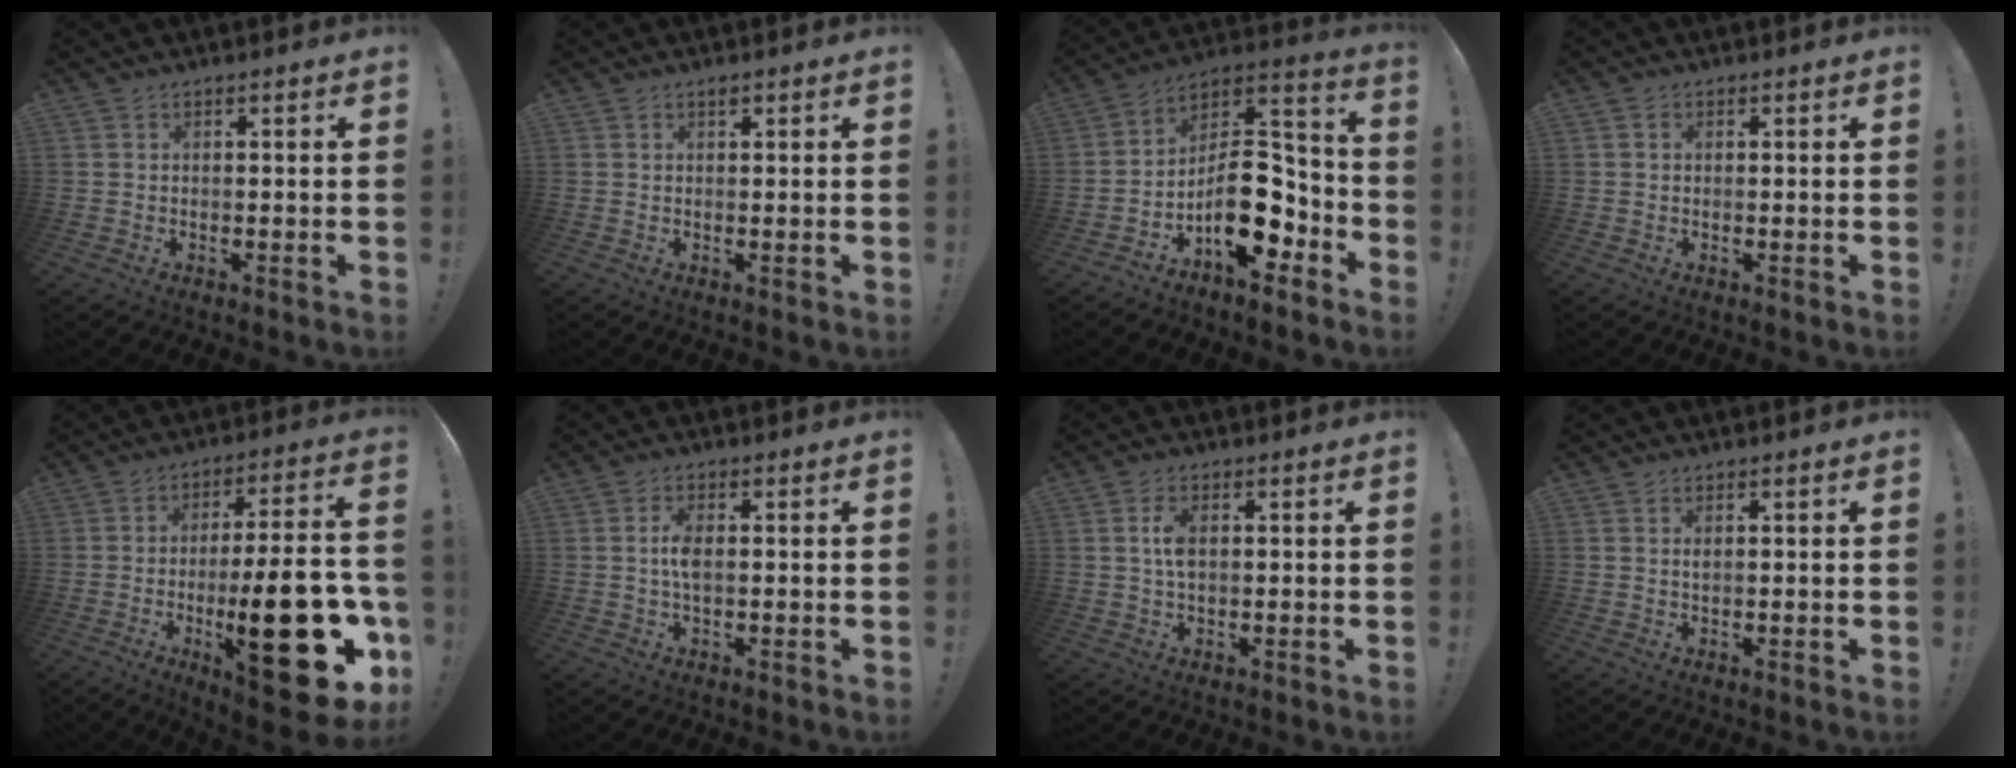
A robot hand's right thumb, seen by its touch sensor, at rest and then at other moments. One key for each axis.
{"total": 0.8, "fx": 0.6, "fy": 0.3, "fz": 0.5, "tx": -0.006, "ty": 0.000, "tz": 0.010}
{"total": 18.1, "fx": -6.5, "fy": 10.7, "fz": 13.1, "tx": -0.193, "ty": 0.032, "tz": -0.095}
{"total": 0.7, "fx": 0.1, "fy": 0.7, "fz": 0.2, "tx": 0.002, "ty": 0.001, "tz": 0.001}
{"total": 28.7, "fx": -7.9, "fy": 8.9, "fz": 26.1, "tx": -0.384, "ty": 0.033, "tz": -0.112}
{"total": 4.0, "fx": -0.1, "fy": 1.6, "fz": 3.6, "tx": -0.069, "ty": 0.001, "tz": -0.005}
{"total": 4.6, "fx": 0.6, "fy": 2.4, "fz": 3.8, "tx": -0.069, "ty": -0.001, "tz": 0.005}
{"total": 0.8, "fx": 0.3, "fy": 0.2, "fz": 0.7, "tx": -0.010, "ty": -0.002, "tz": 0.004}